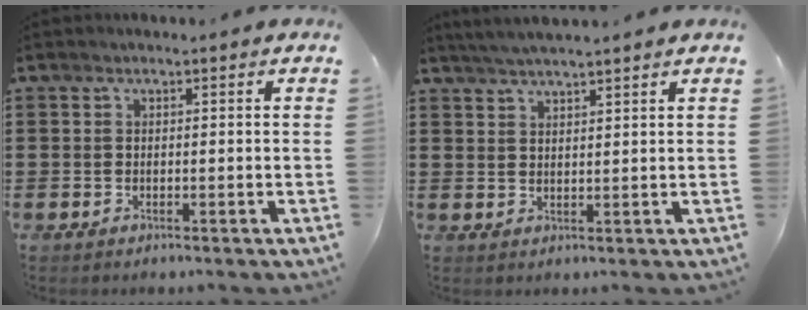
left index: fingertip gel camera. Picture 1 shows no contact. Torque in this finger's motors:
{"motor_torque": [1.07, -1.07, 0.19, 0.12]}